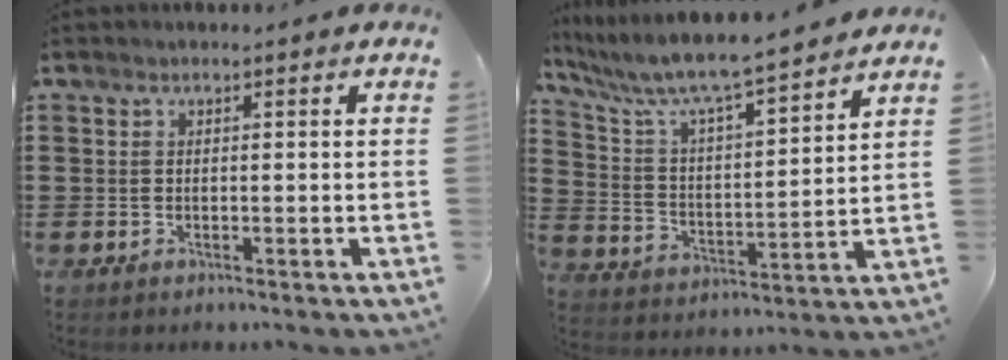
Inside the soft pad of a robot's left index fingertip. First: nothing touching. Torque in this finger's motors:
{"motor_torque": [1.33, -0.81, 0.37, 0.21]}